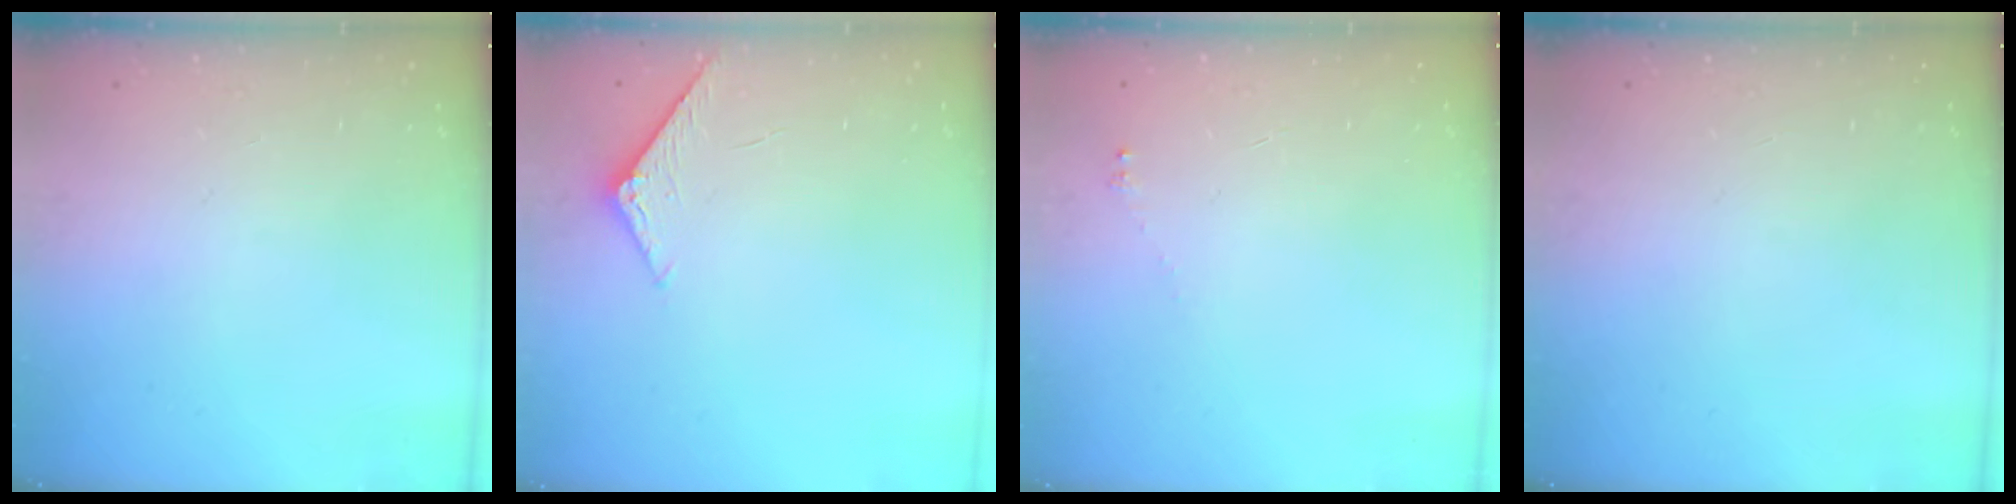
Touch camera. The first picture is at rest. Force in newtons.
{"total": 5.6, "press": 5.6, "slide": 0.6}
{"total": 1.7, "press": 1.6, "slide": 0.2}
{"total": 0.0}